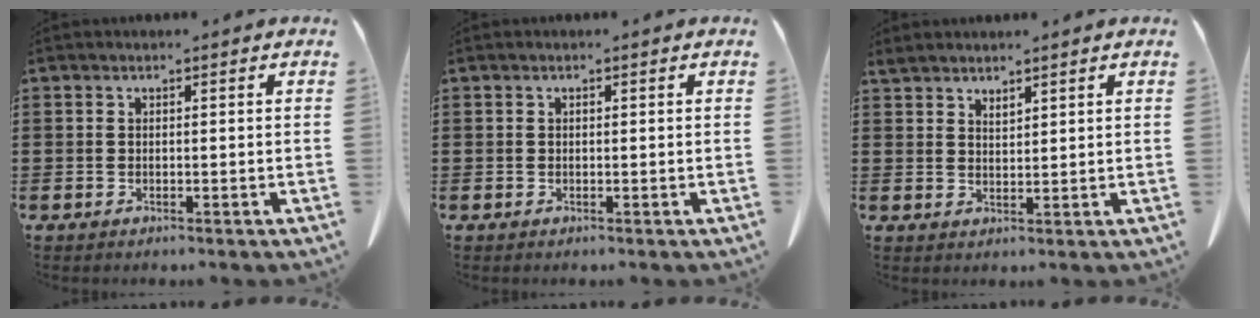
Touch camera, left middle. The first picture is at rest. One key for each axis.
{"total": 0.0}
{"total": 2.1, "fx": 2.1, "fy": 0.1, "fz": 0.1, "tx": -0.007, "ty": -0.002, "tz": 0.040}